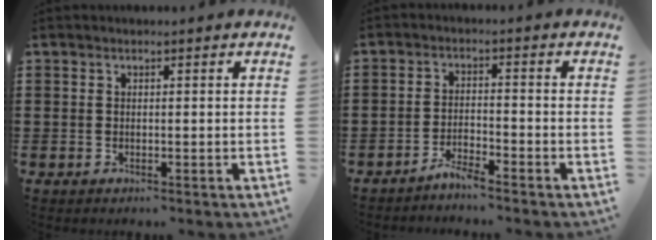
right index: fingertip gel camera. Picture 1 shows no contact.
{"total": 2.6, "force": [-2.5, -0.1, 0.6], "torque": [-0.013, 0.004, -0.050]}